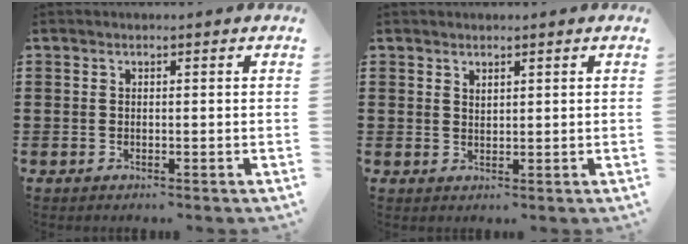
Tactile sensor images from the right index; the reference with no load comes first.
{"total": 1.1, "force": [1.1, 0.3, 0.0], "torque": [-0.001, 0.001, 0.021]}